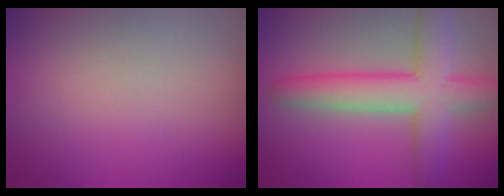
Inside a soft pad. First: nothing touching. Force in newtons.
{"total": 6.4, "press": 6.4, "slide": 0.2}